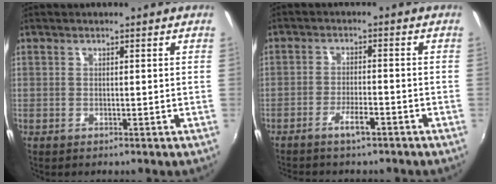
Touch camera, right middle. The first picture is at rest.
{"total": 3.7, "force": [-2.9, 0.6, 2.2], "torque": [-0.057, 0.003, -0.053]}